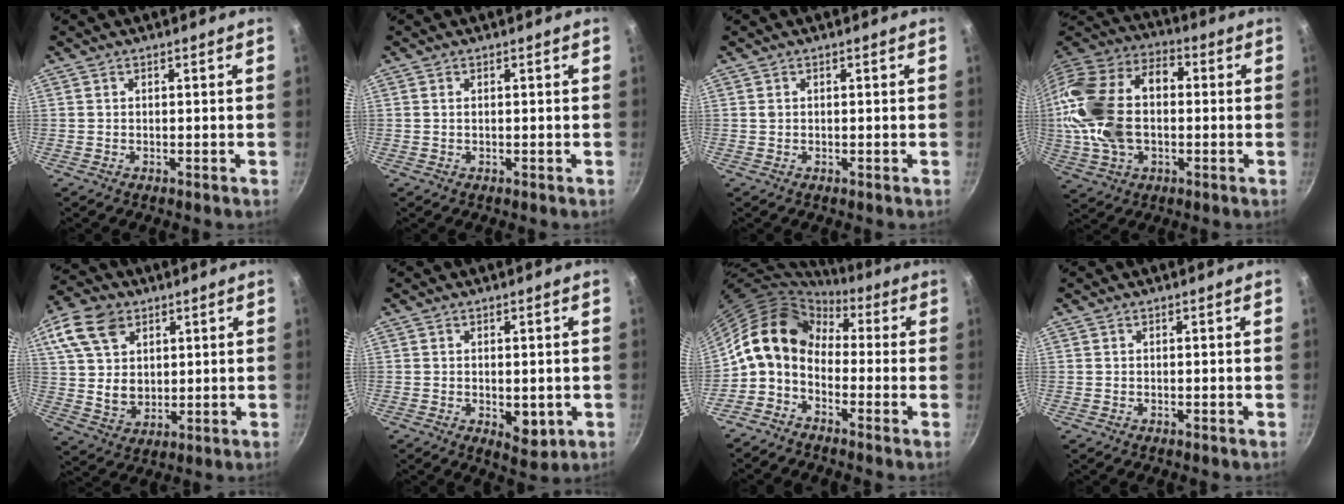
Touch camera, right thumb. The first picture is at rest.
{"total": 0.5, "force": [0.1, 0.3, 0.4], "torque": [-0.009, 0.001, 0.001]}
{"total": 0.6, "force": [0.1, 0.5, 0.3], "torque": [-0.005, 0.001, 0.002]}
{"total": 21.6, "force": [-0.3, 13.9, 16.5], "torque": [-0.307, 0.035, -0.014]}
{"total": 16.9, "force": [7.3, 12.2, 9.1], "torque": [-0.177, -0.004, 0.142]}
{"total": 5.2, "force": [-0.8, 2.8, 4.3], "torque": [-0.052, -0.012, -0.003]}
{"total": 11.5, "force": [-0.1, 8.5, 7.8], "torque": [-0.125, 0.043, -0.023]}
{"total": 0.0}